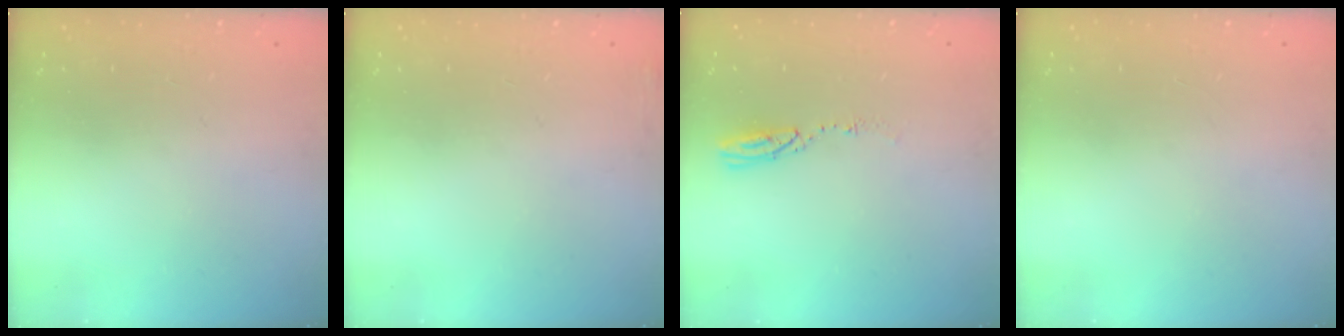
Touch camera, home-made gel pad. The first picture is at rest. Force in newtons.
{"total": 3.9, "press": 3.6, "slide": 1.5}
{"total": 3.5, "press": 3.5, "slide": 0.3}
{"total": 0.0}